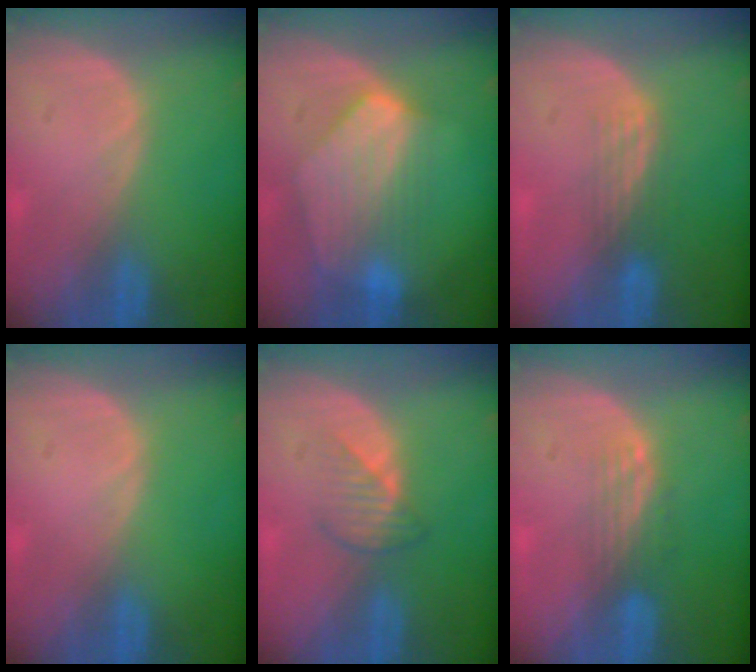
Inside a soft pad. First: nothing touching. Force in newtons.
{"total": 8.2, "press": 7.6, "slide": 3.0}
{"total": 3.2, "press": 2.6, "slide": 1.8}
{"total": 0.0}
{"total": 3.0, "press": 2.9, "slide": 0.7}
{"total": 3.3, "press": 2.7, "slide": 1.9}